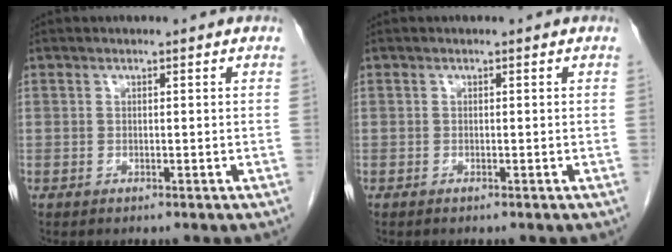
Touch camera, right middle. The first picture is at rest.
{"total": 0.0}